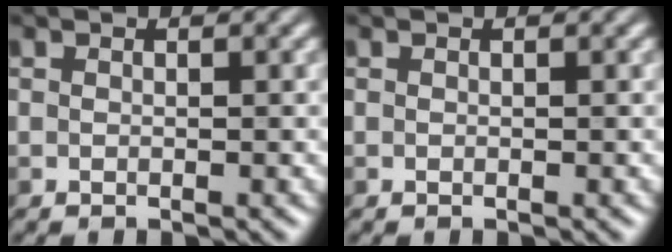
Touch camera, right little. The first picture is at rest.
{"total": 0.0}